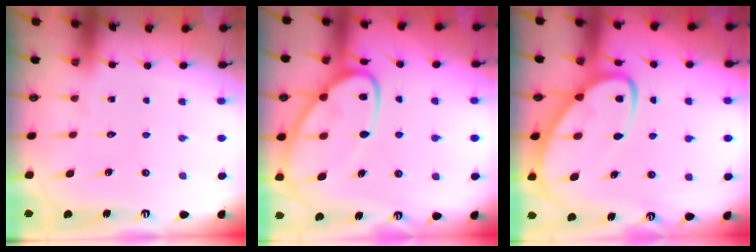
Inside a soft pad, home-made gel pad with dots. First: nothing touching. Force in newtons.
{"total": 17.8, "press": 17.7, "slide": 1.5}
{"total": 10.1, "press": 10.1, "slide": 1.0}